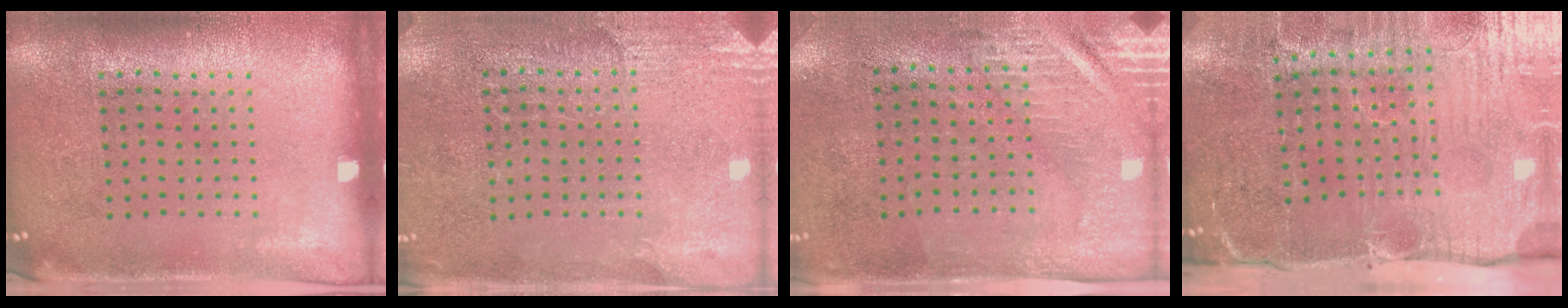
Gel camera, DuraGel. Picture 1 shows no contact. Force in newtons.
{"total": 2.7, "press": 2.4, "slide": 1.2}
{"total": 2.9, "press": 2.5, "slide": 1.5}
{"total": 5.4, "press": 4.4, "slide": 3.1}